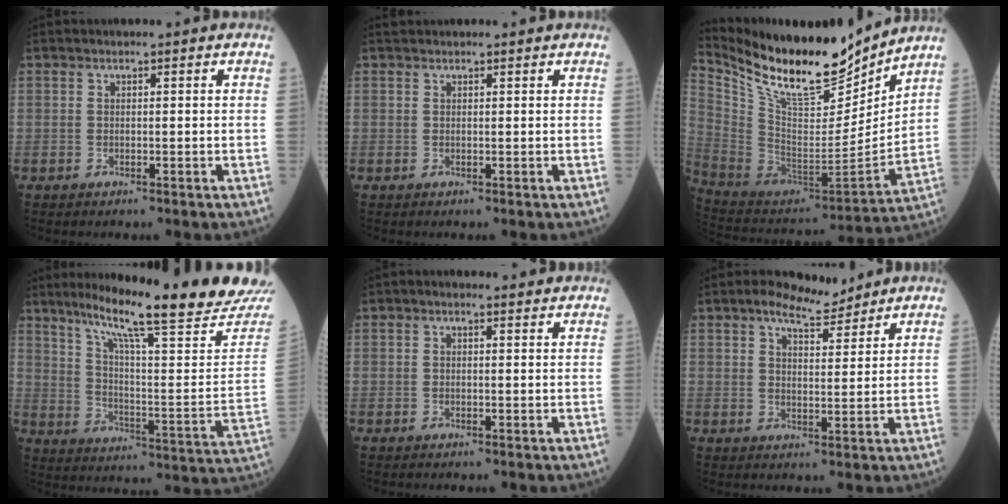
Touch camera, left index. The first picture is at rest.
{"total": 2.0, "force": [1.9, 0.3, 0.4], "torque": [-0.009, 0.028, 0.033]}
{"total": 20.3, "force": [17.5, 4.1, 9.5], "torque": [-0.184, -0.032, 0.315]}
{"total": 23.0, "force": [19.2, -0.5, 12.6], "torque": [-0.194, -0.067, 0.262]}
{"total": 1.7, "force": [1.3, 0.7, 0.8], "torque": [-0.019, 0.013, 0.017]}
{"total": 5.9, "force": [5.0, 1.5, 2.7], "torque": [-0.050, 0.010, 0.084]}